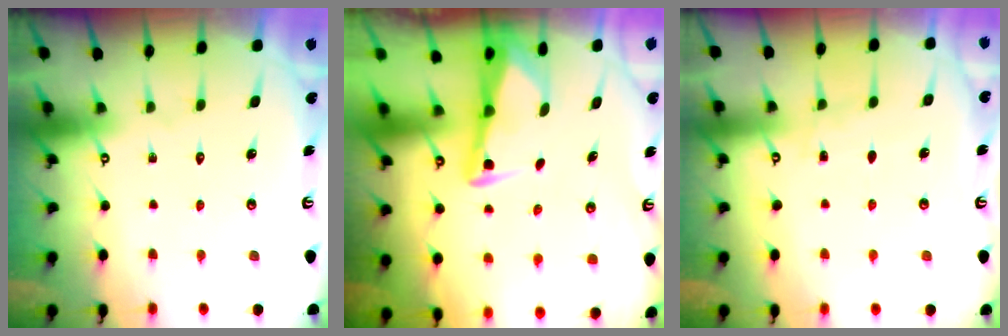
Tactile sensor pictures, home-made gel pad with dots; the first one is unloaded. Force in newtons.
{"total": 2.9, "press": 2.9, "slide": 0.4}
{"total": 2.8, "press": 2.7, "slide": 0.4}